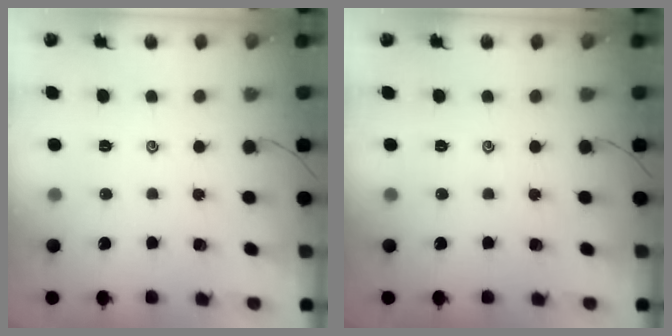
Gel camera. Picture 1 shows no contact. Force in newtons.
{"total": 0.0}